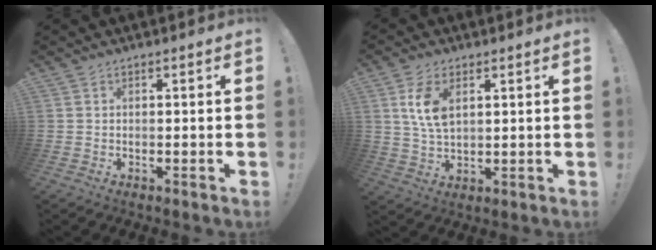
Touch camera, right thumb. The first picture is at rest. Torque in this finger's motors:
{"motor_torque": [0.20, 0.12, 0.72, -0.42, 0.07]}